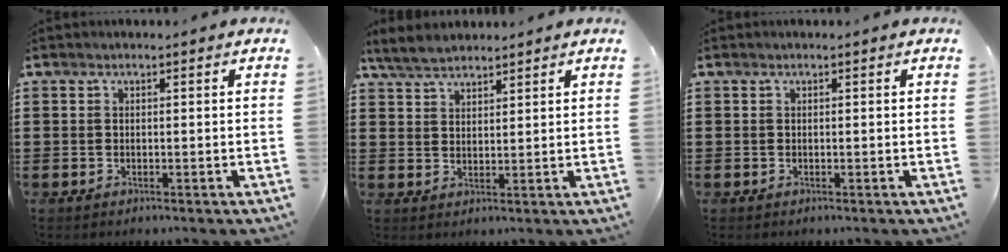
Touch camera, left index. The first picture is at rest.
{"total": 4.2, "force": [3.8, 1.3, 1.2], "torque": [-0.037, -0.003, 0.071]}
{"total": 0.0}